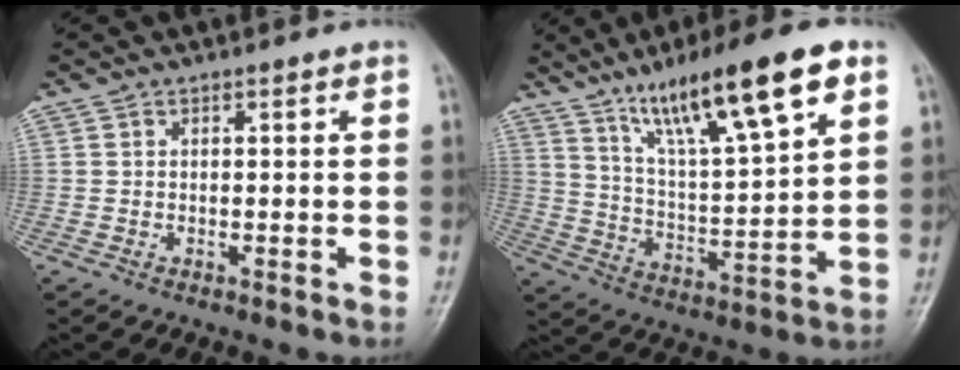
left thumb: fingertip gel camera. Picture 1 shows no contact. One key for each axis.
{"total": 19.4, "fx": 11.3, "fy": 3.7, "fz": 15.3, "tx": -0.238, "ty": -0.040, "tz": 0.200}